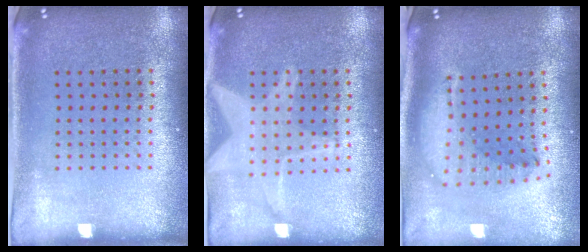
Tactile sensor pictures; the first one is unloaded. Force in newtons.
{"total": 3.1, "press": 3.0, "slide": 0.5}
{"total": 1.8, "press": 1.5, "slide": 1.0}